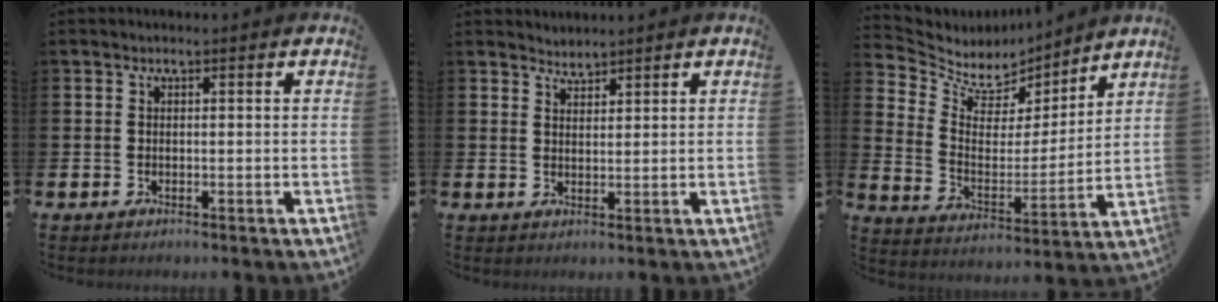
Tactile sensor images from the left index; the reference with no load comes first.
{"total": 2.2, "force": [2.2, 0.3, -0.3], "torque": [0.000, -0.008, 0.041]}
{"total": 6.8, "force": [5.9, 3.3, 0.9], "torque": [-0.067, -0.042, 0.103]}